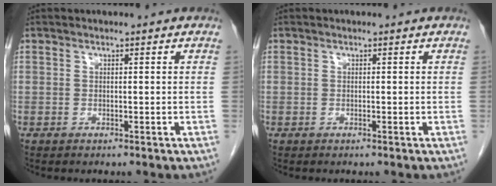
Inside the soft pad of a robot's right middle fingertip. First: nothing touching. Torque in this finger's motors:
{"motor_torque": [0.35, 0.03, -0.06, 0.00]}